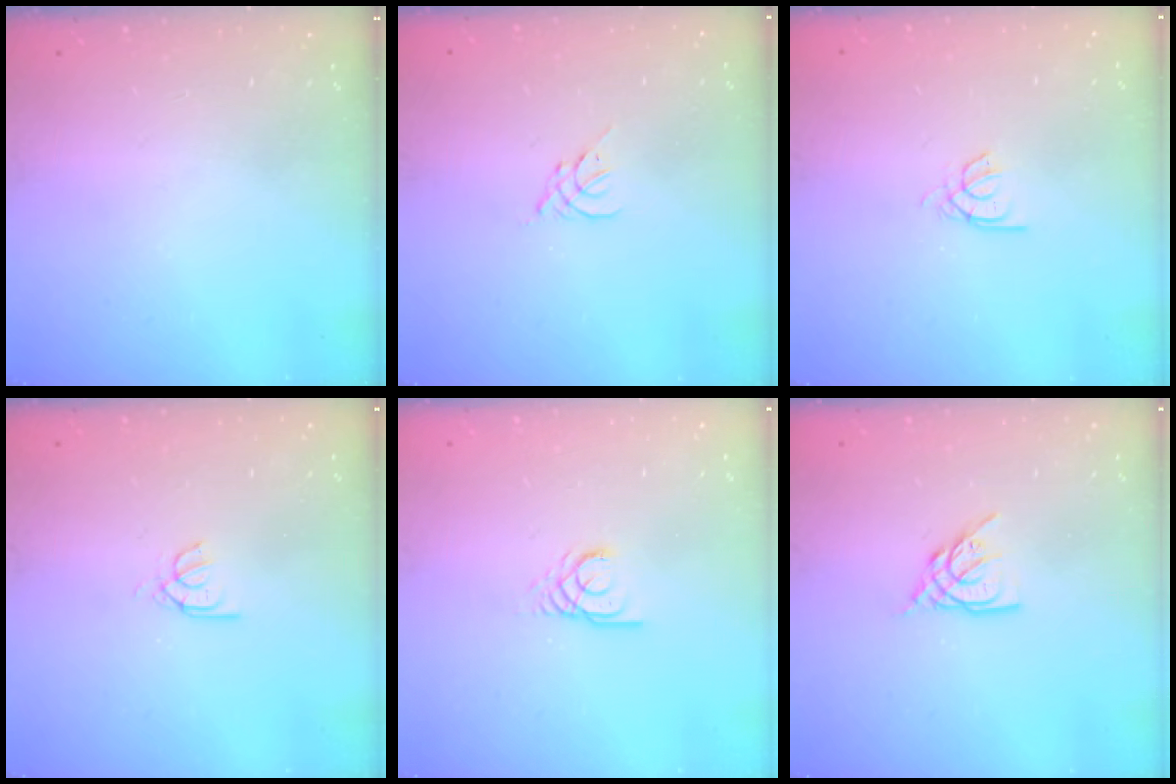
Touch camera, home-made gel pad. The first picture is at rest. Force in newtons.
{"total": 1.8, "press": 1.7, "slide": 0.5}
{"total": 2.2, "press": 2.1, "slide": 0.4}
{"total": 2.6, "press": 2.6, "slide": 0.2}
{"total": 2.9, "press": 2.9, "slide": 0.2}
{"total": 8.0, "press": 7.9, "slide": 1.1}